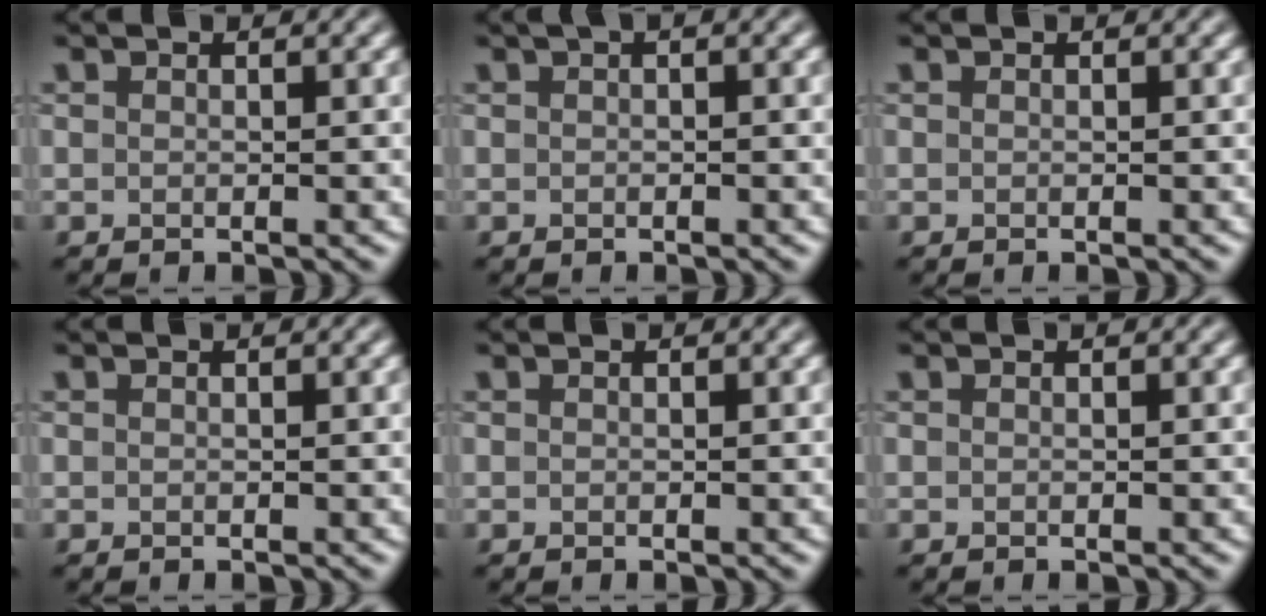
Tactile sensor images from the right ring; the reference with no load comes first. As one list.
[{"total": 0.9, "force": [0.4, 0.4, 0.7], "torque": [-0.012, 0.006, 0.001]}, {"total": 0.0}, {"total": 0.0}, {"total": 0.0}, {"total": 0.0}]